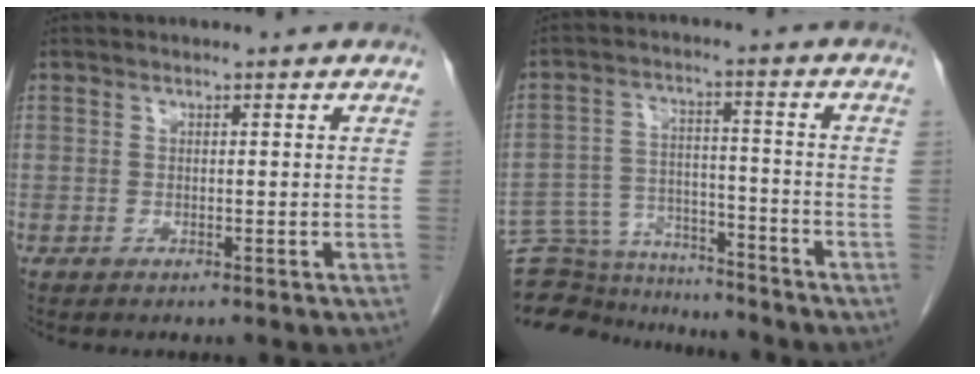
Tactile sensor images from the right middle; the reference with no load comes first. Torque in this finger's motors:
{"motor_torque": [-0.07, -0.31, -0.15, -0.13]}